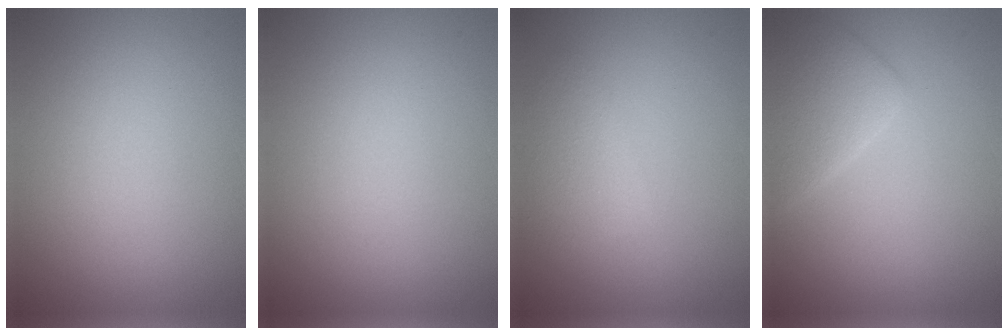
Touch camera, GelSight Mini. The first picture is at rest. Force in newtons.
{"total": 0.0}
{"total": 2.3, "press": 2.3, "slide": 0.0}
{"total": 3.2, "press": 3.2, "slide": 0.1}